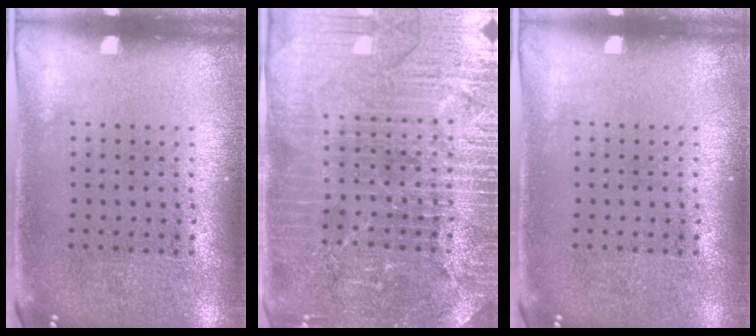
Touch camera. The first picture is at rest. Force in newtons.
{"total": 4.4, "press": 4.1, "slide": 1.5}
{"total": 0.0}